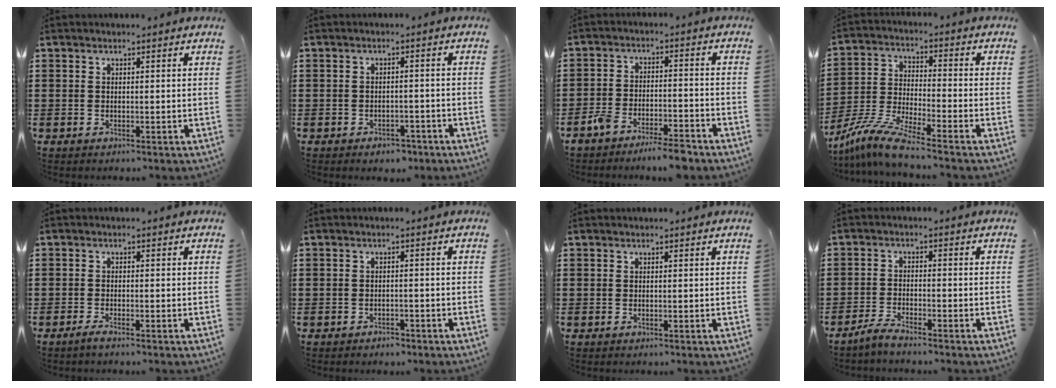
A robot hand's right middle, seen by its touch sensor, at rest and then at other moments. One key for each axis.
{"total": 2.4, "fx": -2.2, "fy": 0.9, "fz": 0.2, "tx": -0.011, "ty": 0.003, "tz": -0.046}
{"total": 5.4, "fx": -5.0, "fy": 0.4, "fz": 2.0, "tx": -0.048, "ty": -0.001, "tz": -0.099}
{"total": 9.0, "fx": -8.0, "fy": 0.1, "fz": 4.0, "tx": -0.097, "ty": -0.004, "tz": -0.165}
{"total": 1.6, "fx": -1.4, "fy": 0.1, "fz": 0.9, "tx": -0.015, "ty": 0.001, "tz": -0.026}
{"total": 1.7, "fx": -1.7, "fy": 0.5, "fz": 0.0, "tx": -0.006, "ty": 0.002, "tz": -0.038}
{"total": 0.0}
{"total": 3.2, "fx": -3.0, "fy": 0.2, "fz": 1.1, "tx": -0.028, "ty": 0.005, "tz": -0.063}